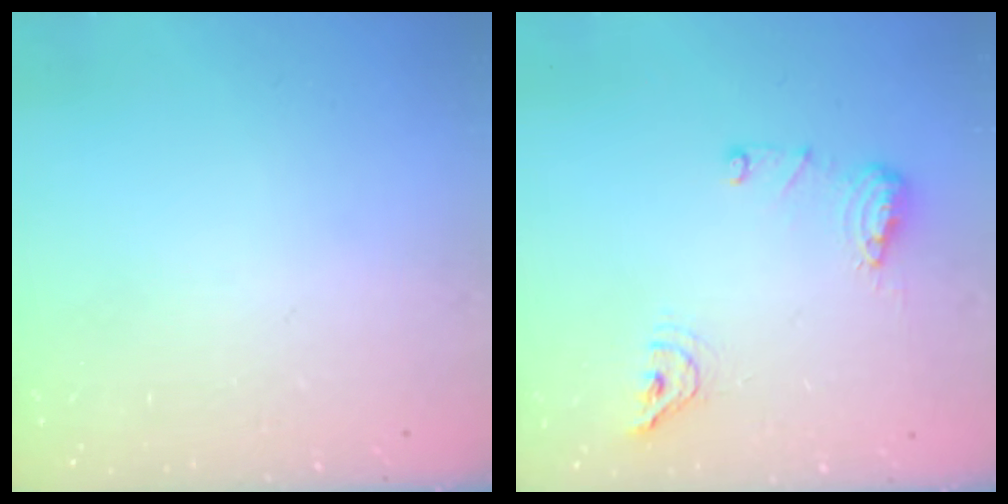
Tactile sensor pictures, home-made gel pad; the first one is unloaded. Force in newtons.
{"total": 8.9, "press": 8.8, "slide": 1.4}